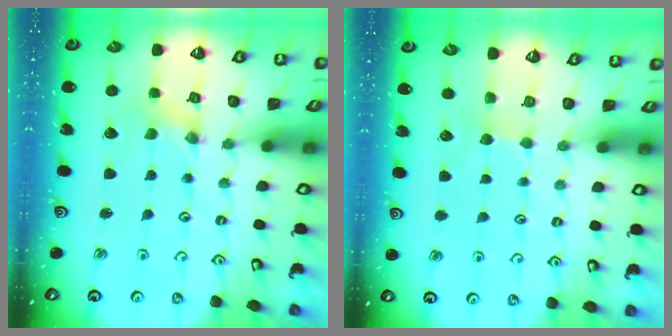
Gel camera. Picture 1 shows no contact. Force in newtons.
{"total": 2.9, "press": 2.9, "slide": 0.5}